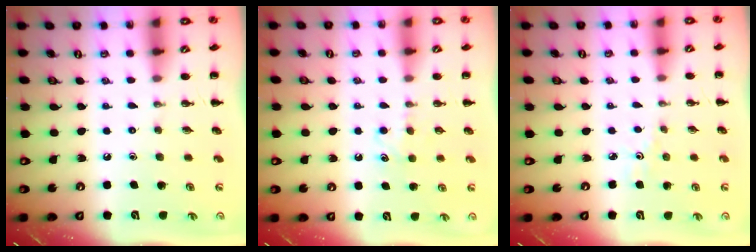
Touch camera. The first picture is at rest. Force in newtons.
{"total": 5.1, "press": 5.0, "slide": 1.2}
{"total": 1.7, "press": 1.6, "slide": 0.6}